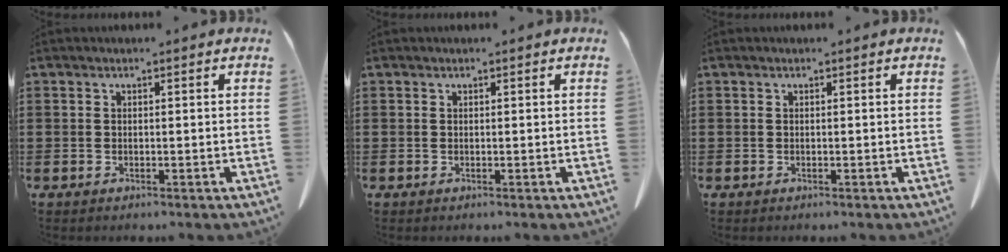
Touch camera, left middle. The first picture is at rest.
{"total": 0.0}
{"total": 0.0}